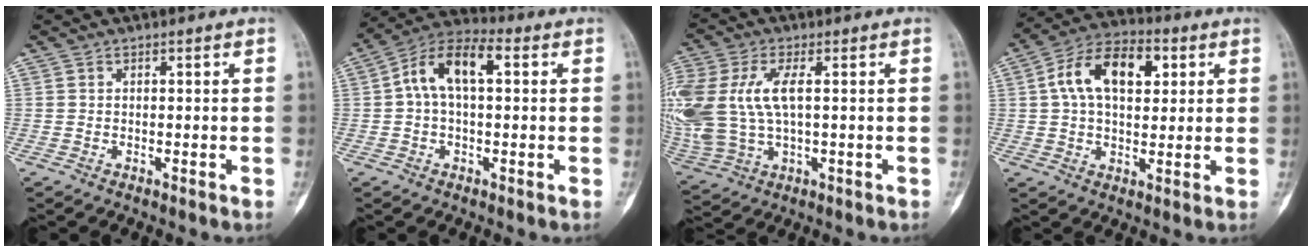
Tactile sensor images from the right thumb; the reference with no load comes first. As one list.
[{"total": 10.6, "force": [1.9, 5.4, 8.9], "torque": [-0.162, 0.039, 0.025]}, {"total": 18.5, "force": [2.1, 10.0, 15.4], "torque": [-0.391, 0.001, 0.048]}, {"total": 13.9, "force": [3.6, 8.2, 10.6], "torque": [-0.167, 0.017, 0.055]}]